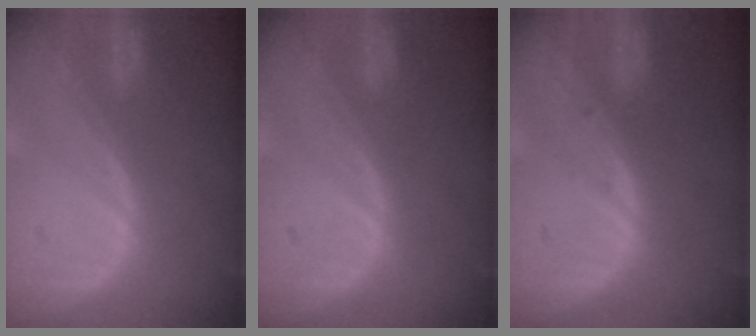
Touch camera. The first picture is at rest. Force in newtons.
{"total": 0.0}
{"total": 0.7, "press": 0.4, "slide": 0.5}